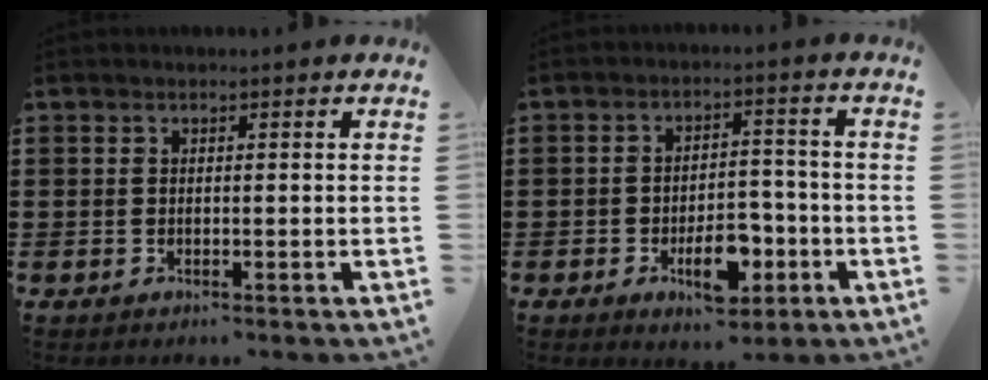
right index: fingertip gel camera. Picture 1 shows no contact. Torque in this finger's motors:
{"motor_torque": [1.70, -0.45, 0.33, 0.05]}